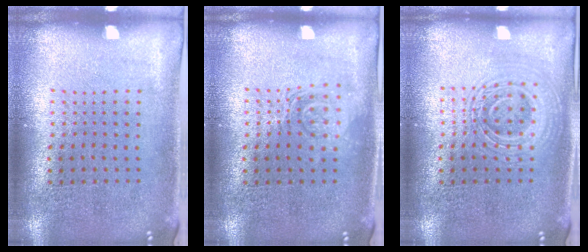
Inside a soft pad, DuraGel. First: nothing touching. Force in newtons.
{"total": 1.2, "press": 1.2, "slide": 0.2}
{"total": 2.9, "press": 2.8, "slide": 0.5}